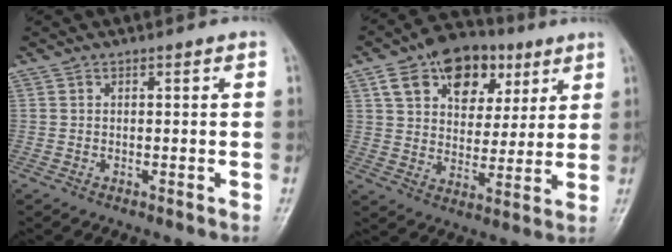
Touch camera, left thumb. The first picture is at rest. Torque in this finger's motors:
{"motor_torque": [1.45, 1.00, 0.95, -1.01, 0.11]}